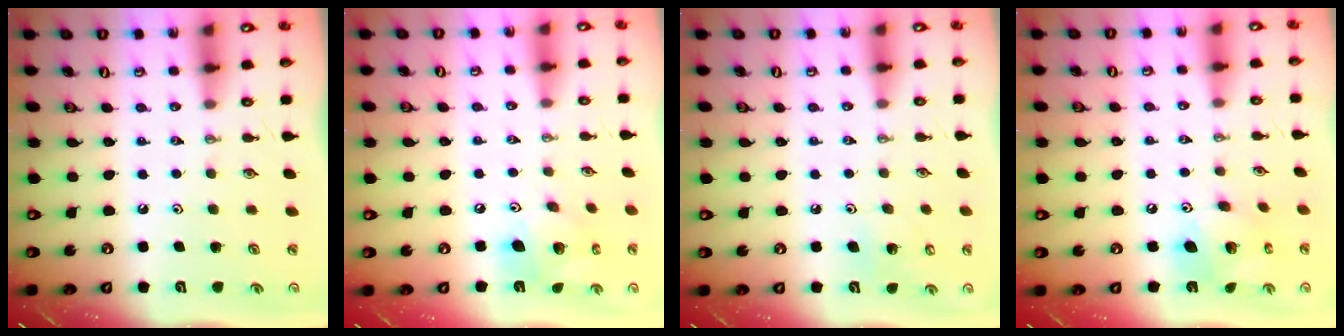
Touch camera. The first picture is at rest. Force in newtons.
{"total": 15.1, "press": 14.8, "slide": 2.7}
{"total": 6.8, "press": 6.8, "slide": 0.7}
{"total": 12.8, "press": 12.8, "slide": 1.0}